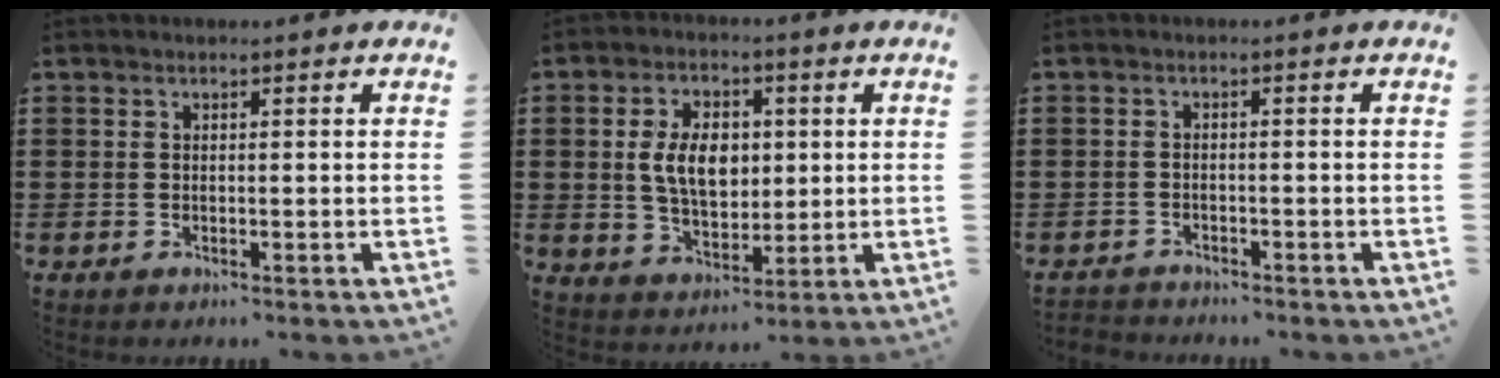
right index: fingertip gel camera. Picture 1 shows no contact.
{"total": 7.9, "force": [1.0, 5.1, 6.0], "torque": [-0.123, 0.007, 0.011]}
{"total": 1.5, "force": [-1.4, 0.3, -0.2], "torque": [-0.003, 0.003, -0.033]}